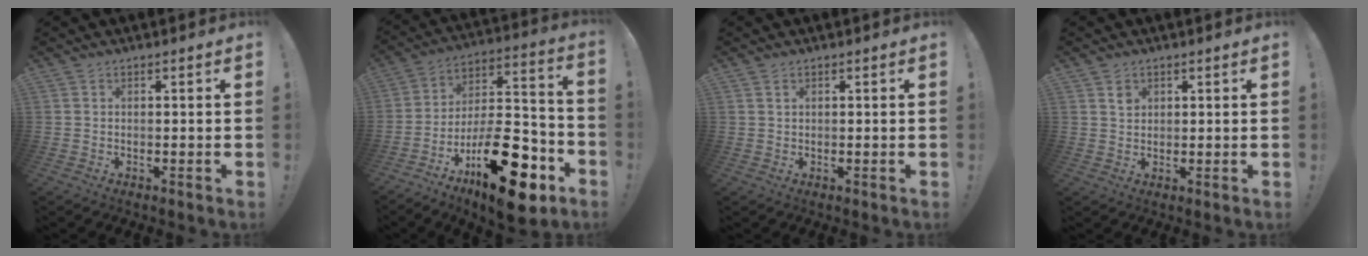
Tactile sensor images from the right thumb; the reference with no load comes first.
{"total": 25.0, "force": [-12.4, 10.1, 19.2], "torque": [-0.303, 0.084, -0.195]}
{"total": 1.1, "force": [0.7, 0.6, 0.6], "torque": [-0.010, -0.001, 0.012]}
{"total": 2.3, "force": [1.3, 1.8, 0.6], "torque": [0.004, -0.007, 0.021]}